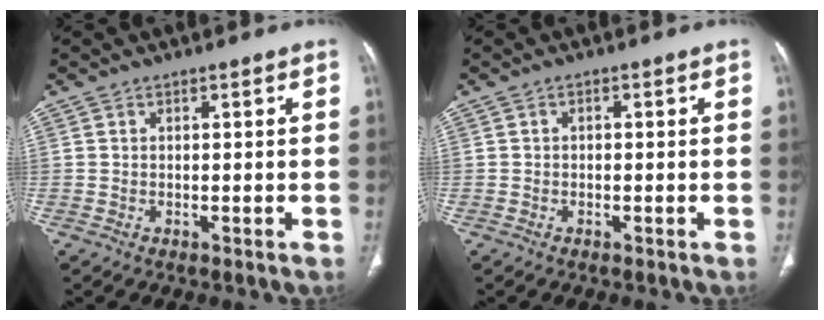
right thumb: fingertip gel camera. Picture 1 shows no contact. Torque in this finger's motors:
{"motor_torque": [-0.77, 0.09, -0.30, 0.32, 0.00]}